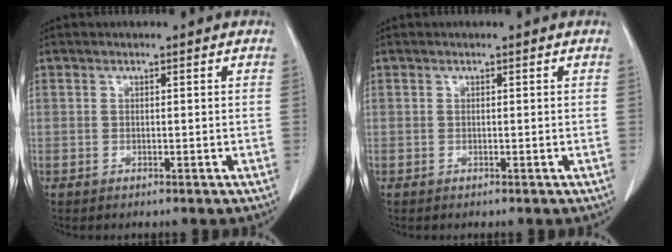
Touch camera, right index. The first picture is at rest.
{"total": 0.0}